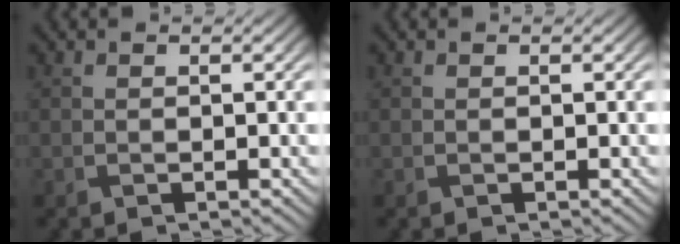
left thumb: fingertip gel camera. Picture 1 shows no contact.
{"total": 0.0}